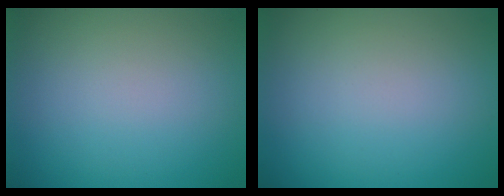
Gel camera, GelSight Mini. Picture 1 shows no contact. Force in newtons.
{"total": 0.0}